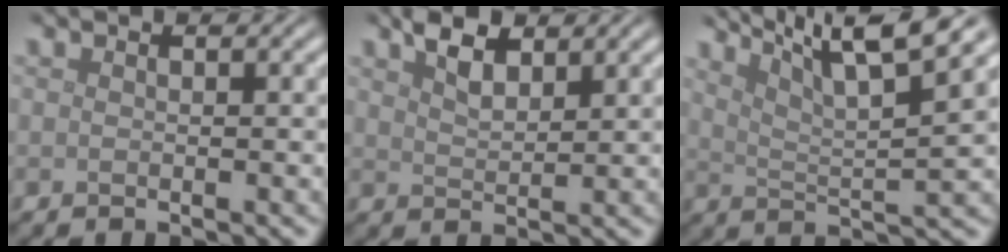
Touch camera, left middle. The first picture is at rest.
{"total": 2.9, "force": [2.0, 1.2, 1.7], "torque": [-0.037, 0.002, 0.041]}
{"total": 9.8, "force": [7.0, 1.8, 6.7], "torque": [-0.102, 0.018, 0.091]}